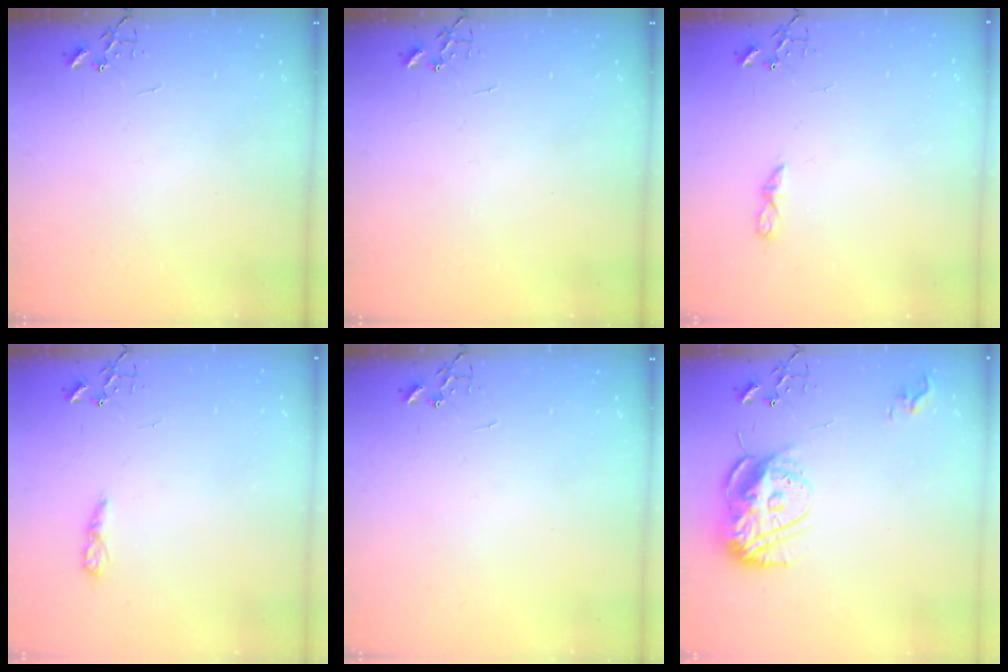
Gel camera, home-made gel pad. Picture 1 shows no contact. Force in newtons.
{"total": 0.0}
{"total": 5.5, "press": 5.4, "slide": 0.4}
{"total": 6.8, "press": 6.8, "slide": 0.5}
{"total": 0.0}
{"total": 14.8, "press": 14.7, "slide": 1.4}